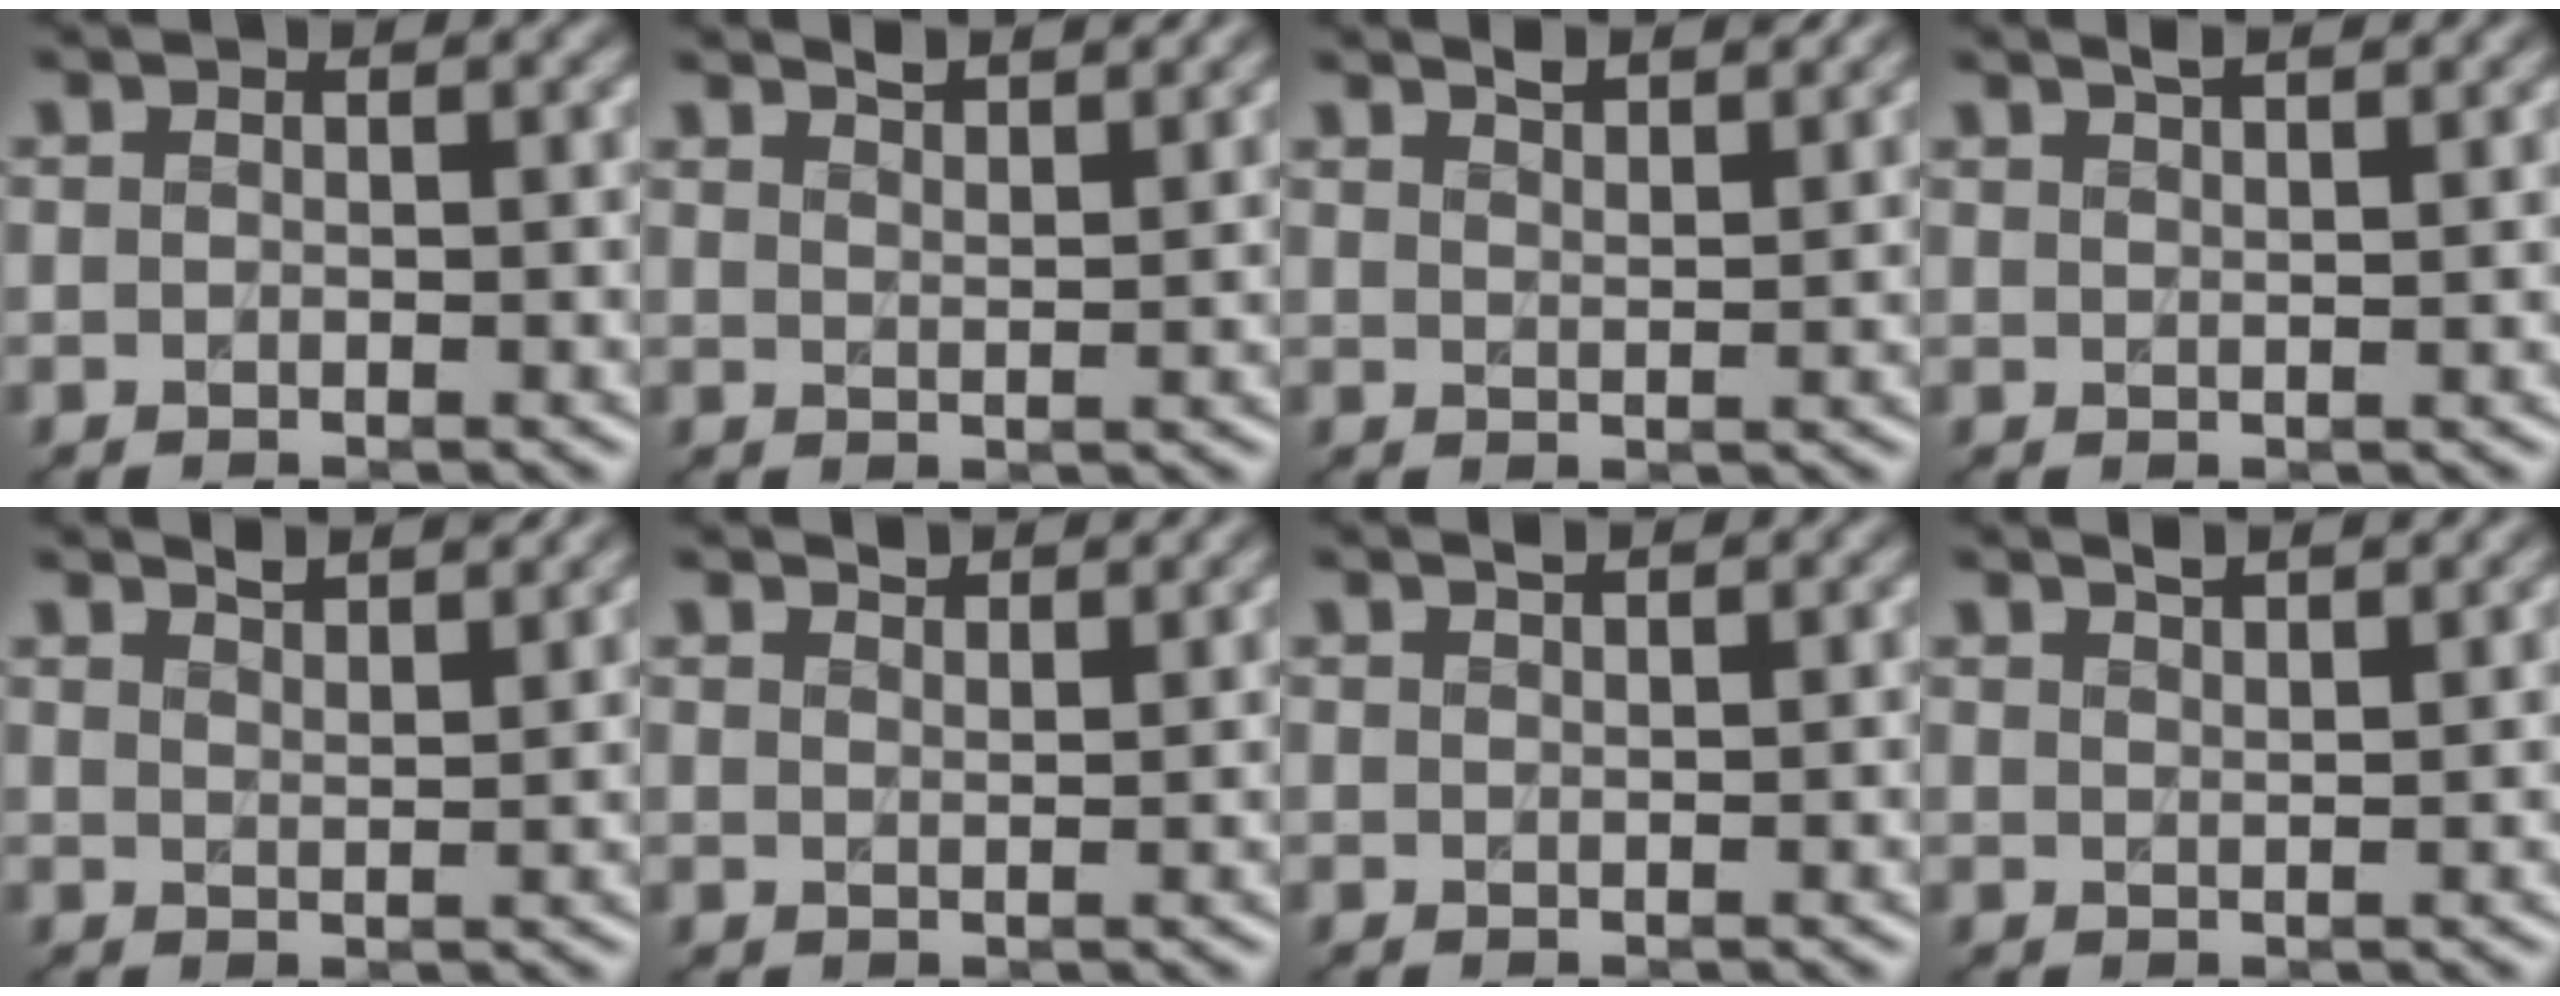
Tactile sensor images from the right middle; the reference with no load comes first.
{"total": 3.2, "force": [2.8, 0.7, 1.4], "torque": [-0.003, 0.010, 0.027]}
{"total": 3.1, "force": [2.6, 0.7, 1.4], "torque": [-0.006, 0.009, 0.028]}
{"total": 3.3, "force": [2.5, 1.1, 1.8], "torque": [0.001, 0.018, 0.010]}
{"total": 3.5, "force": [3.0, 0.8, 1.6], "torque": [-0.004, 0.009, 0.028]}
{"total": 2.2, "force": [2.1, 0.3, 0.7], "torque": [-0.008, -0.001, 0.032]}
{"total": 1.6, "force": [1.3, 0.4, 0.8], "torque": [-0.003, 0.004, 0.011]}
{"total": 2.6, "force": [2.1, 0.7, 1.3], "torque": [-0.002, 0.011, 0.020]}